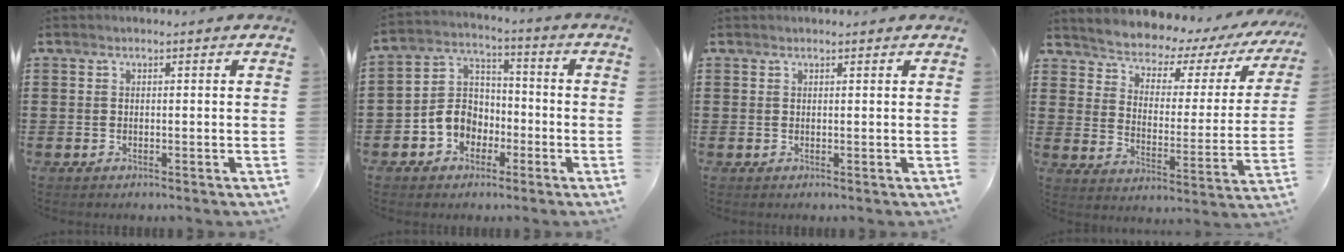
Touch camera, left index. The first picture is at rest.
{"total": 7.0, "force": [-2.9, 5.9, 2.4], "torque": [-0.076, 0.014, -0.060]}
{"total": 0.5, "force": [0.5, 0.1, 0.1], "torque": [-0.004, 0.000, 0.010]}
{"total": 3.5, "force": [3.4, 0.7, 0.3], "torque": [-0.033, -0.043, 0.047]}